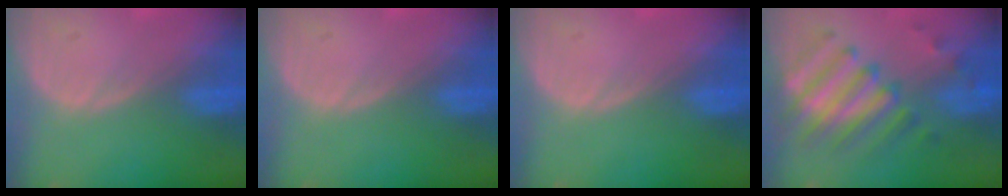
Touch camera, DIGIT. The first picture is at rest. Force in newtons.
{"total": 0.0}
{"total": 0.0}
{"total": 8.3, "press": 8.3, "slide": 0.7}